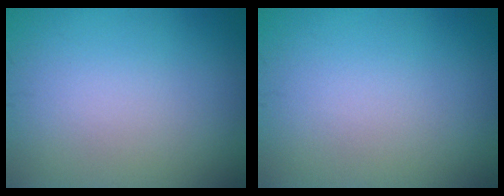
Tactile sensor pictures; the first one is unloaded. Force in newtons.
{"total": 0.0}